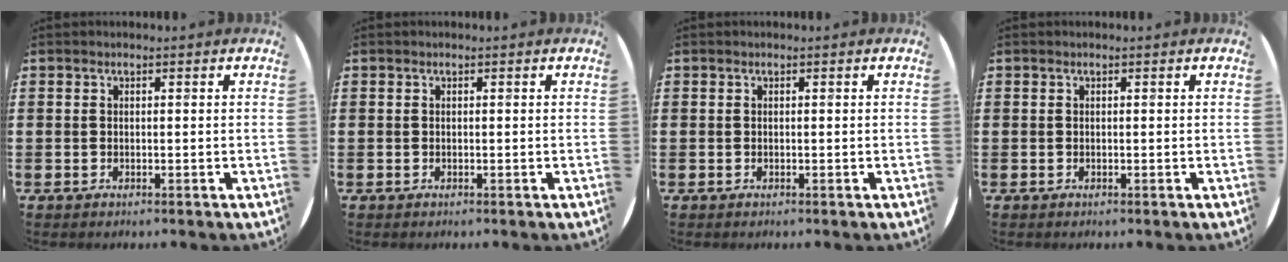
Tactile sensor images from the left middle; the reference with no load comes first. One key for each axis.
{"total": 0.0}
{"total": 0.0}
{"total": 0.0}